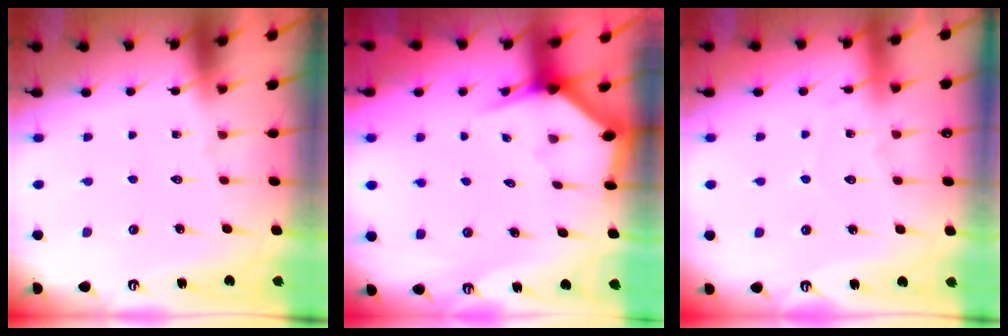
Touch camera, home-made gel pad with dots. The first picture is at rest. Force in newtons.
{"total": 2.6, "press": 2.6, "slide": 0.2}
{"total": 3.4, "press": 3.4, "slide": 0.4}